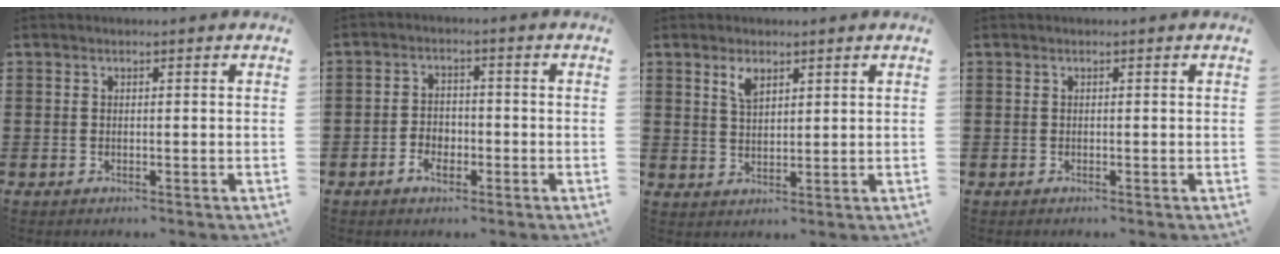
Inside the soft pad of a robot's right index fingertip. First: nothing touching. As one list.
[{"total": 3.2, "force": [-1.6, 2.0, 1.8], "torque": [-0.037, 0.000, -0.031]}, {"total": 3.0, "force": [2.0, 1.3, 1.8], "torque": [-0.042, 0.004, 0.037]}, {"total": 0.0}]